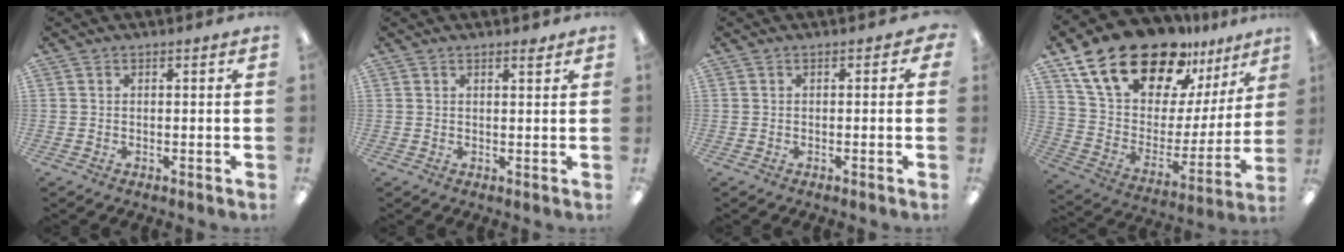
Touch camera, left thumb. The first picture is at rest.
{"total": 1.4, "force": [1.3, 0.2, 0.4], "torque": [-0.001, -0.004, 0.022]}
{"total": 1.1, "force": [-0.7, 0.9, 0.2], "torque": [-0.003, 0.005, -0.014]}
{"total": 23.1, "force": [17.3, 10.8, 10.9], "torque": [-0.198, -0.111, 0.312]}